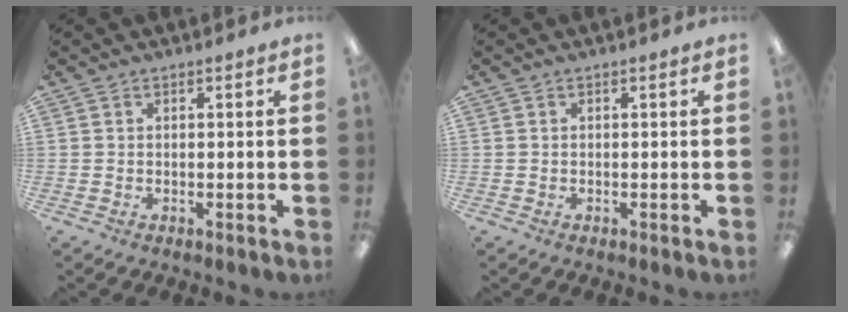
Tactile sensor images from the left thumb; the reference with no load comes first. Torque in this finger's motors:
{"motor_torque": [-0.02, 0.02, 0.00, 0.00, 0.00]}